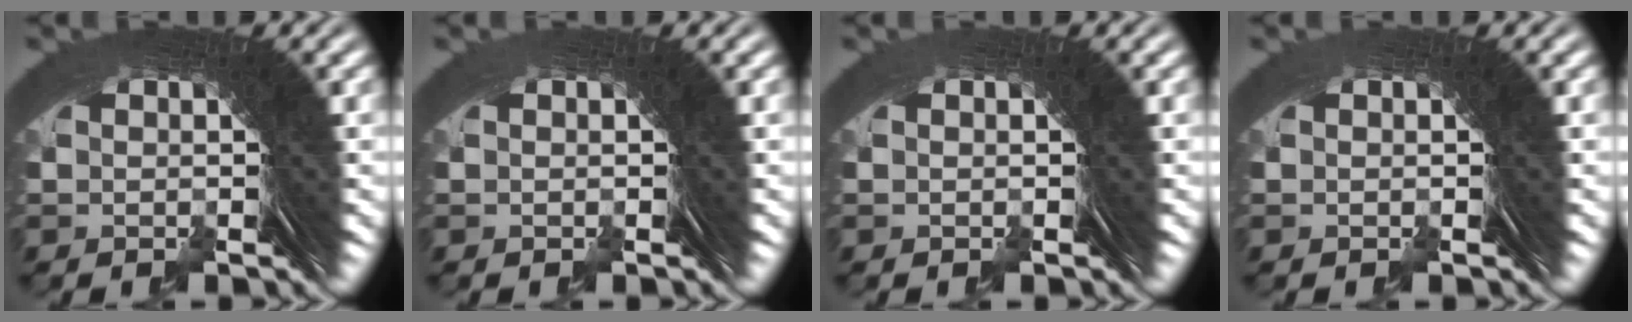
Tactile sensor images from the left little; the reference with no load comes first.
{"total": 0.0}
{"total": 0.0}
{"total": 0.0}